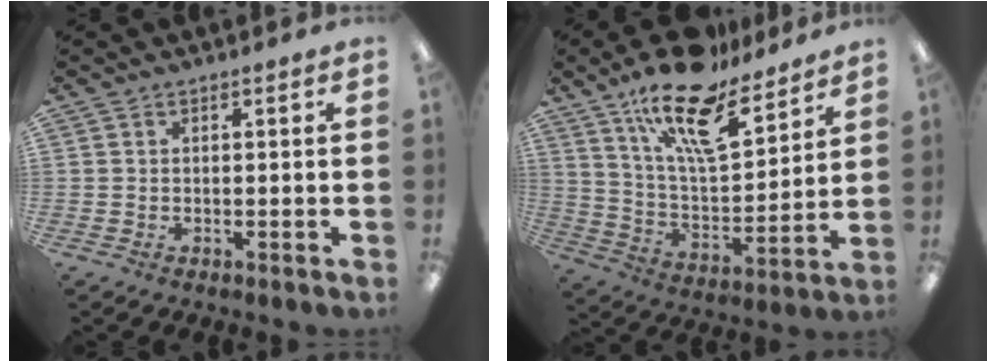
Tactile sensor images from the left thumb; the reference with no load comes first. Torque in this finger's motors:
{"motor_torque": [0.62, 0.34, 1.44, -1.33, 0.47]}